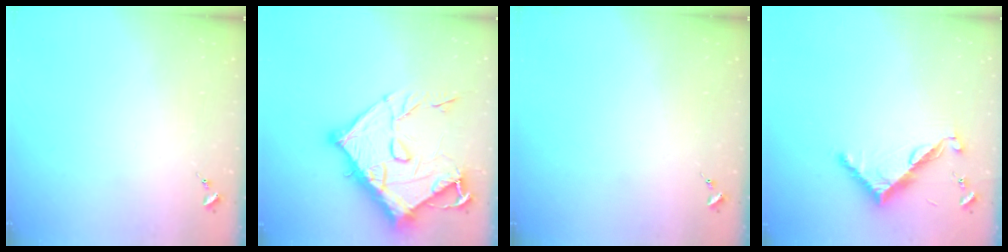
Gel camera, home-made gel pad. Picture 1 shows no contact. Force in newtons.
{"total": 22.3, "press": 22.2, "slide": 1.4}
{"total": 0.0}
{"total": 8.5, "press": 8.5, "slide": 0.6}